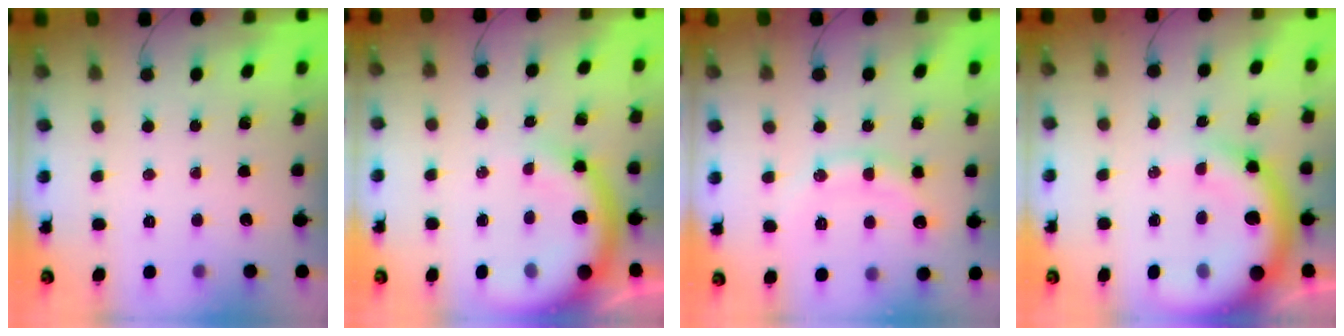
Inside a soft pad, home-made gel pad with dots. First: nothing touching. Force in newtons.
{"total": 13.0, "press": 12.7, "slide": 2.8}
{"total": 12.6, "press": 12.6, "slide": 0.5}
{"total": 15.9, "press": 15.6, "slide": 3.1}